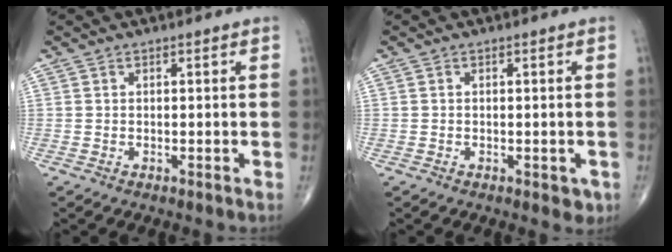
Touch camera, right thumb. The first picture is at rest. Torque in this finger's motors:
{"motor_torque": [0.17, 0.13, -0.09, 0.00, 0.10]}